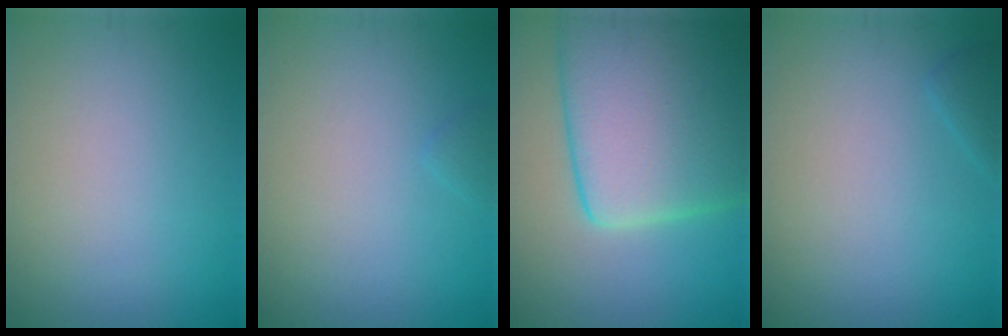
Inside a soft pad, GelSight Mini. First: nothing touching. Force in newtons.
{"total": 0.6, "press": 0.6, "slide": 0.0}
{"total": 14.0, "press": 14.0, "slide": 0.9}
{"total": 0.9, "press": 0.9, "slide": 0.1}